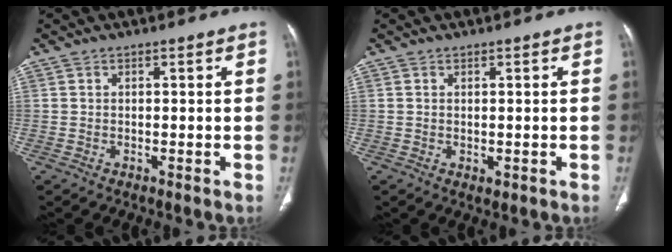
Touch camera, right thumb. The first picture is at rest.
{"total": 0.8, "force": [0.0, 0.5, 0.6], "torque": [-0.012, -0.004, 0.005]}